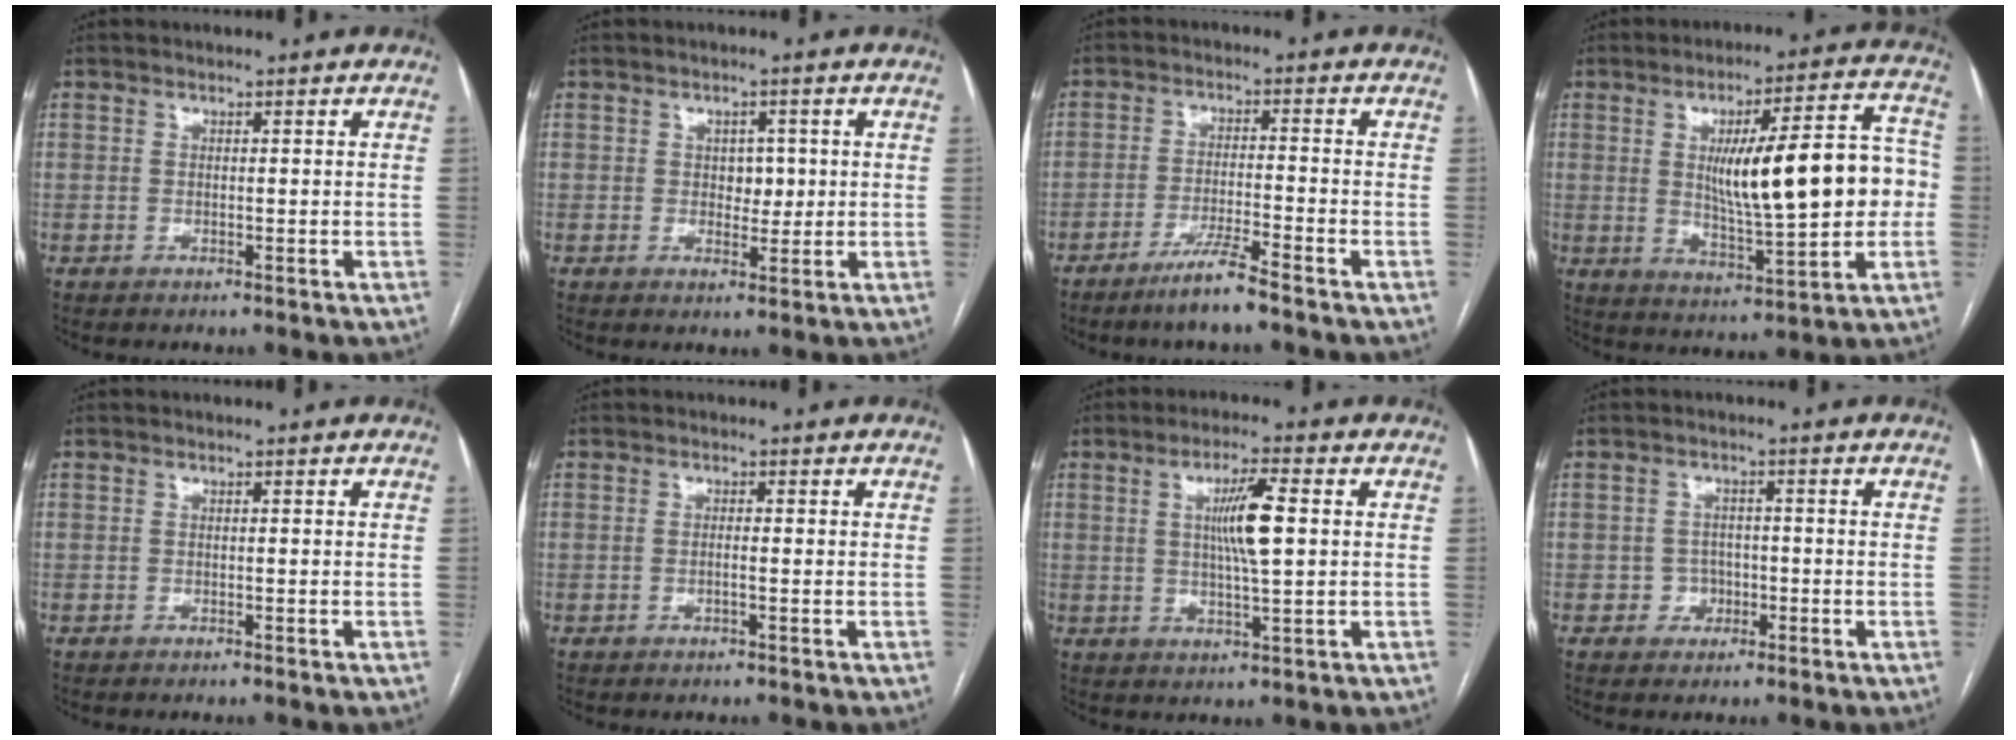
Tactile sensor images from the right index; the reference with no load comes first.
{"total": 2.7, "force": [0.3, 1.9, 1.9], "torque": [-0.019, 0.002, 0.007]}
{"total": 5.5, "force": [-4.3, -0.6, 3.5], "torque": [-0.065, -0.013, -0.084]}
{"total": 17.0, "force": [0.7, 3.6, 16.6], "torque": [-0.244, 0.026, 0.019]}
{"total": 0.0}
{"total": 0.9, "force": [-0.3, 0.0, 0.8], "torque": [-0.015, 0.001, -0.005]}
{"total": 7.0, "force": [1.1, 0.4, 6.9], "torque": [-0.126, 0.000, 0.019]}
{"total": 2.6, "force": [-1.0, 2.3, 0.5], "torque": [0.000, 0.011, -0.015]}